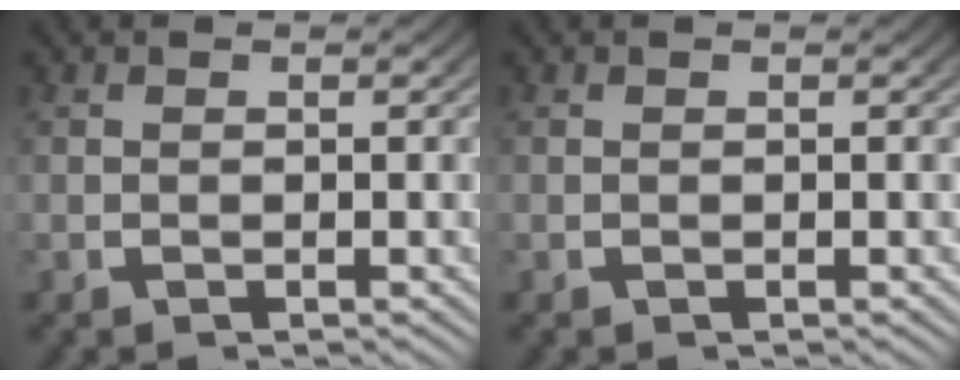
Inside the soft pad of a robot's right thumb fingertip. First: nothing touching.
{"total": 0.0}